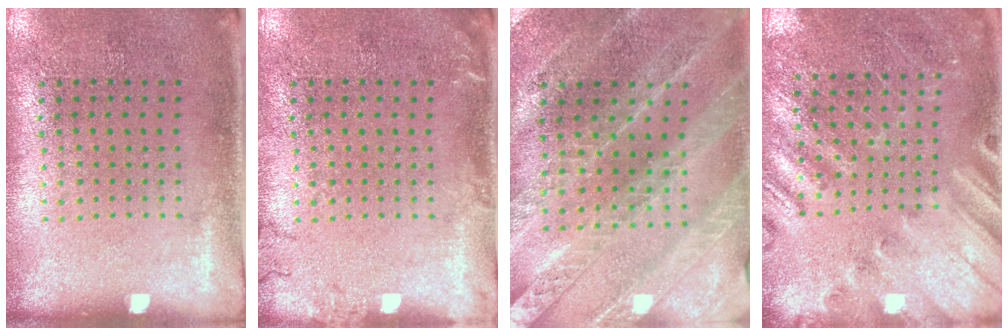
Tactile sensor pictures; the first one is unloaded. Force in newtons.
{"total": 1.3, "press": 1.3, "slide": 0.3}
{"total": 2.4, "press": 2.4, "slide": 0.3}
{"total": 2.3, "press": 2.2, "slide": 0.6}